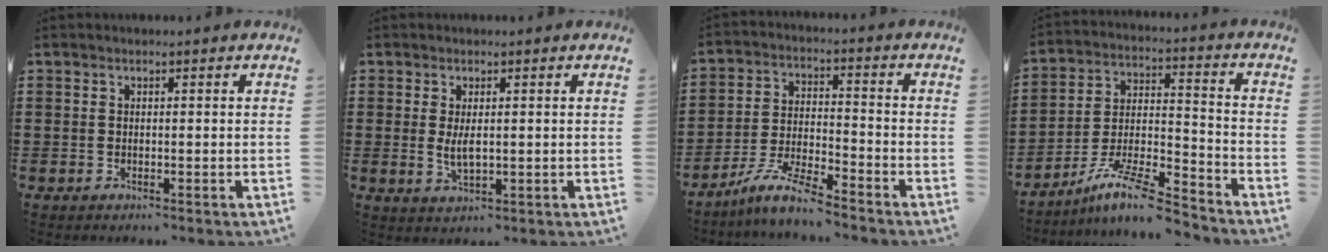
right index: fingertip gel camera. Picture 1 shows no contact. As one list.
[{"total": 3.0, "force": [0.3, 1.2, 2.8], "torque": [-0.053, 0.003, 0.004]}, {"total": 7.5, "force": [-6.6, 0.4, 3.5], "torque": [-0.080, -0.002, -0.130]}, {"total": 10.5, "force": [-8.7, 1.2, 5.7], "torque": [-0.104, 0.015, -0.169]}]